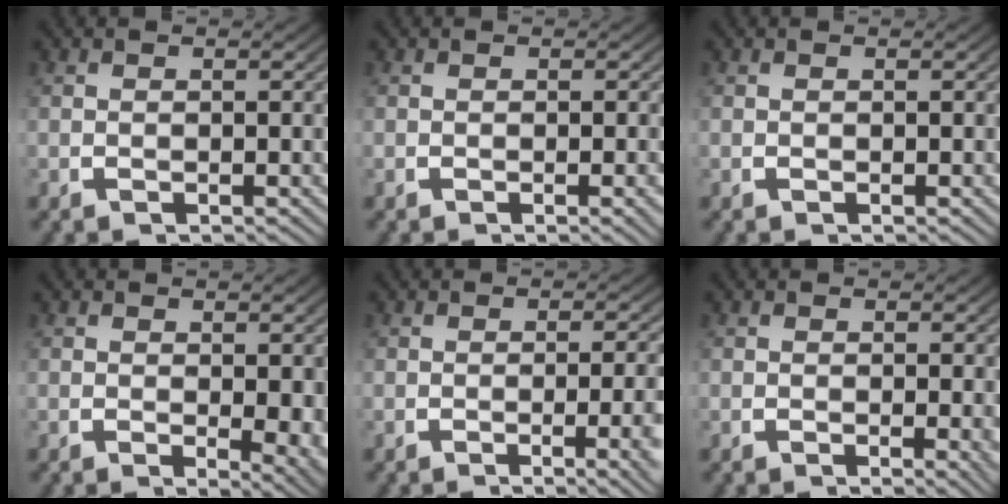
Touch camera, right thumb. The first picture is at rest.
{"total": 0.9, "force": [-0.2, 0.0, 0.9], "torque": [-0.012, 0.003, -0.002]}
{"total": 0.0}
{"total": 3.4, "force": [-0.1, 1.3, 3.1], "torque": [-0.036, -0.016, 0.005]}
{"total": 3.8, "force": [-1.1, 0.7, 3.5], "torque": [-0.042, 0.003, -0.018]}
{"total": 1.3, "force": [0.1, 0.1, 1.3], "torque": [-0.014, -0.003, 0.001]}